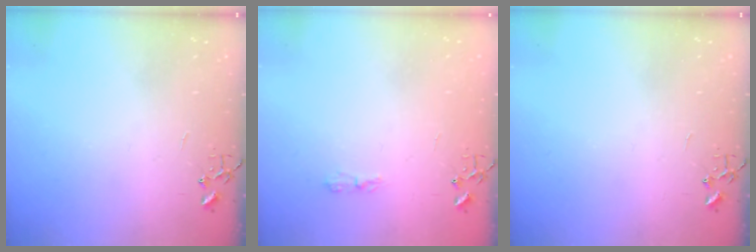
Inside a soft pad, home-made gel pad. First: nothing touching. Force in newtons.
{"total": 3.1, "press": 3.1, "slide": 0.6}
{"total": 0.0}